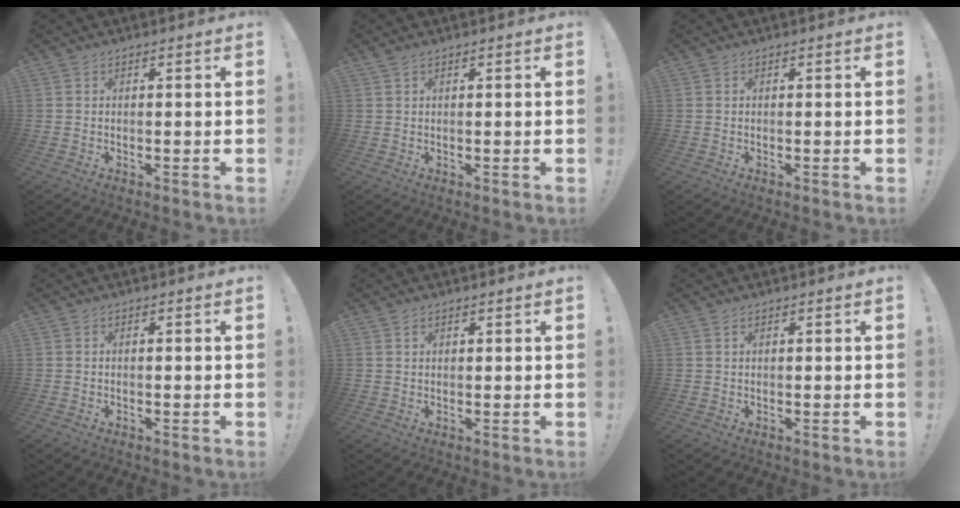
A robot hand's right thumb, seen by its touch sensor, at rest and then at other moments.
{"total": 0.9, "force": [0.7, 0.2, 0.5], "torque": [-0.018, 0.003, 0.015]}
{"total": 0.0}
{"total": 0.0}
{"total": 1.2, "force": [1.0, 0.7, 0.4], "torque": [-0.007, -0.002, 0.020]}
{"total": 0.8, "force": [0.6, 0.4, 0.5], "torque": [-0.009, 0.001, 0.010]}